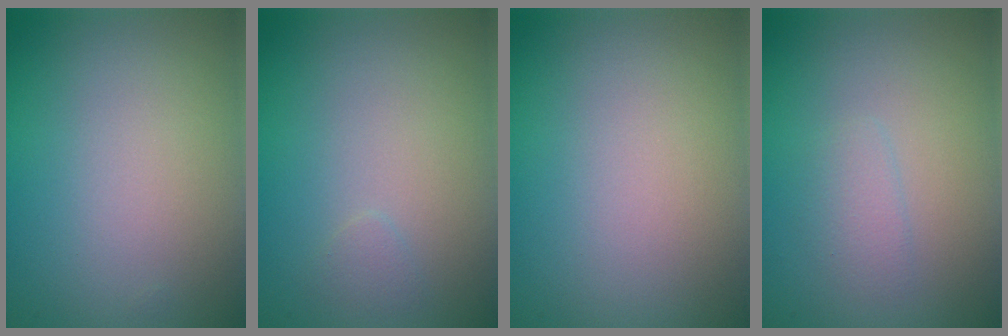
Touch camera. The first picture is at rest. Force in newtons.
{"total": 0.6, "press": 0.6, "slide": 0.1}
{"total": 0.0}
{"total": 1.2, "press": 1.2, "slide": 0.0}